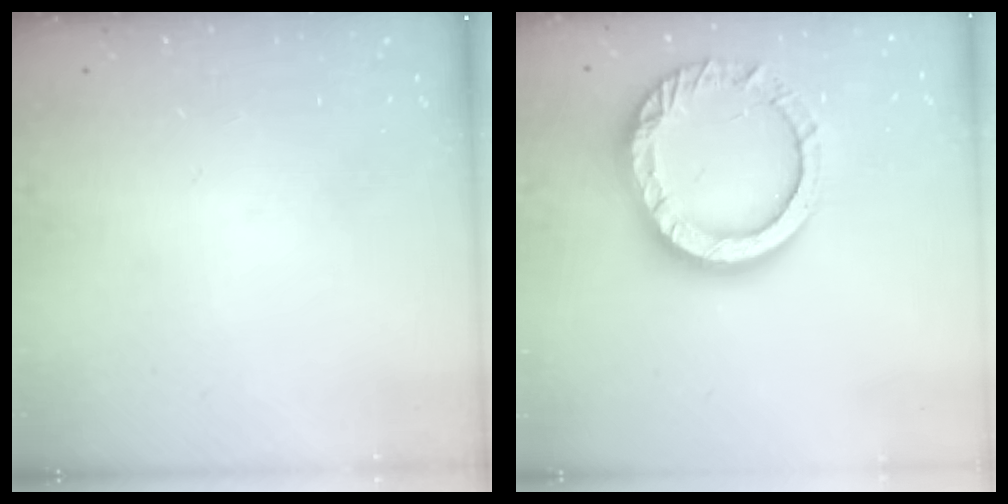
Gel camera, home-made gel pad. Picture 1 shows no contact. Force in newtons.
{"total": 17.4, "press": 17.3, "slide": 1.8}